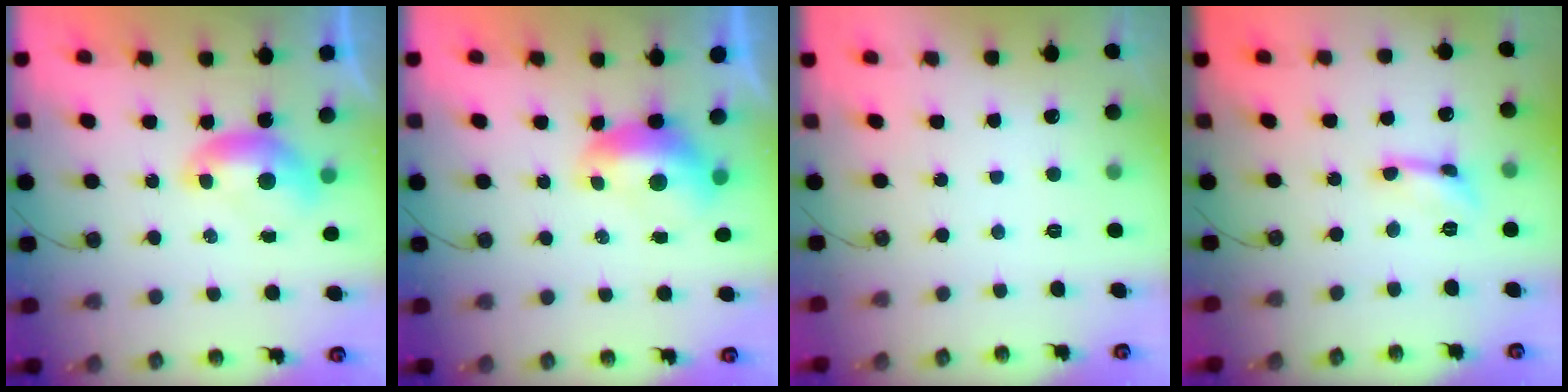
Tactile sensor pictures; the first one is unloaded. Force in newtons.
{"total": 1.5, "press": 1.4, "slide": 0.7}
{"total": 2.7, "press": 2.7, "slide": 0.3}
{"total": 0.0}